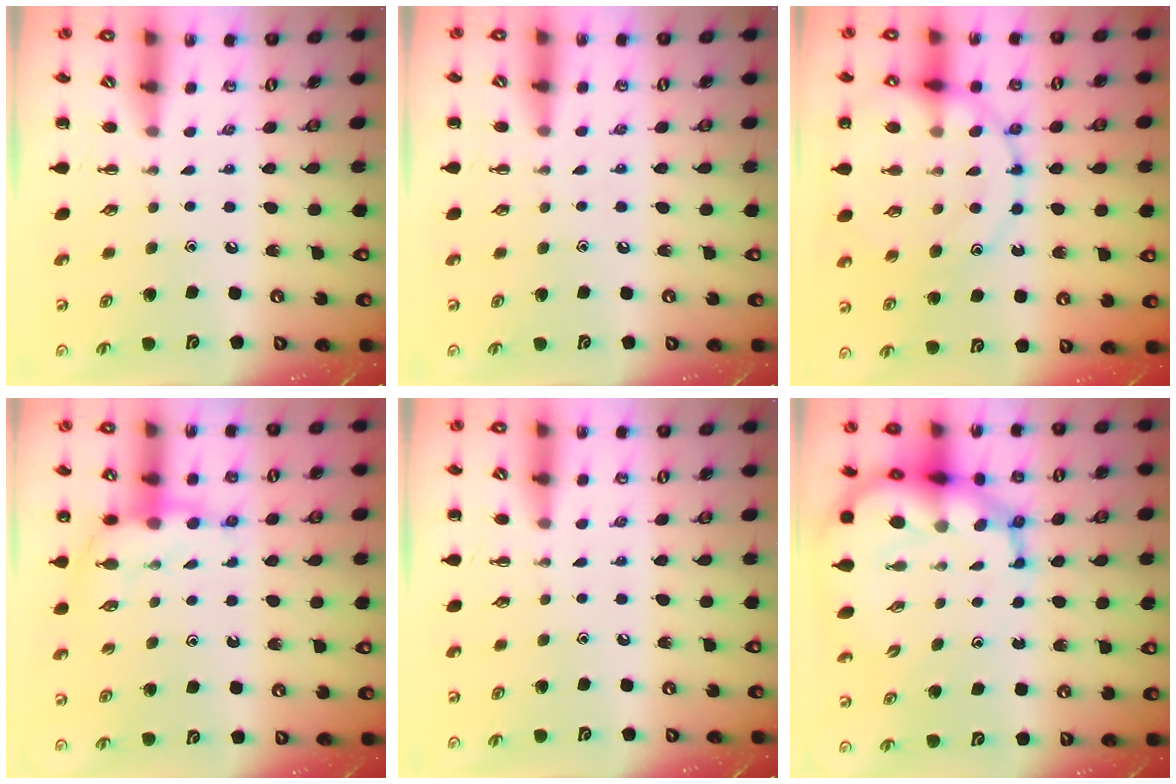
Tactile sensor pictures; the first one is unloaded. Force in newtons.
{"total": 4.6, "press": 4.3, "slide": 1.8}
{"total": 17.1, "press": 17.0, "slide": 2.3}
{"total": 7.5, "press": 7.5, "slide": 1.0}
{"total": 0.0}
{"total": 14.3, "press": 13.8, "slide": 3.9}